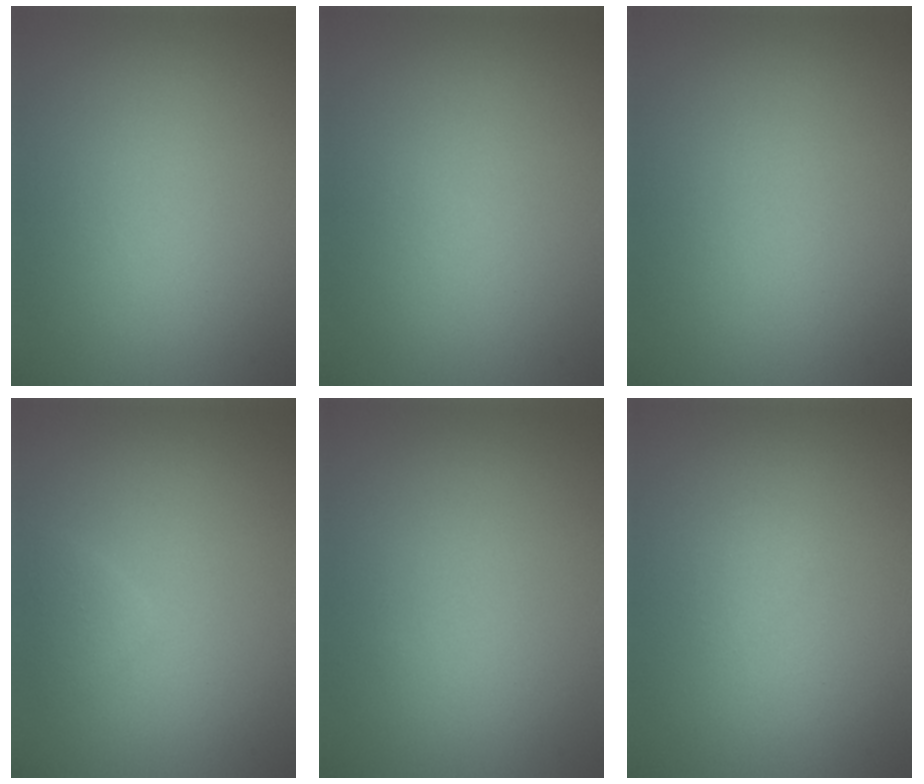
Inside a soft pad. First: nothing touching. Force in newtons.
{"total": 0.0}
{"total": 0.0}
{"total": 1.1, "press": 1.1, "slide": 0.0}
{"total": 0.0}
{"total": 0.6, "press": 0.6, "slide": 0.1}